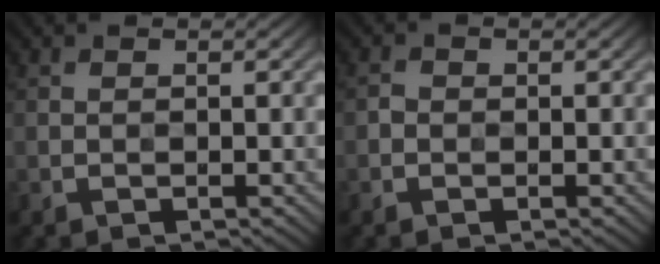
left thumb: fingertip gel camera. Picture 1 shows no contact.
{"total": 0.9, "force": [-0.4, 0.8, 0.1], "torque": [-0.005, -0.001, -0.011]}